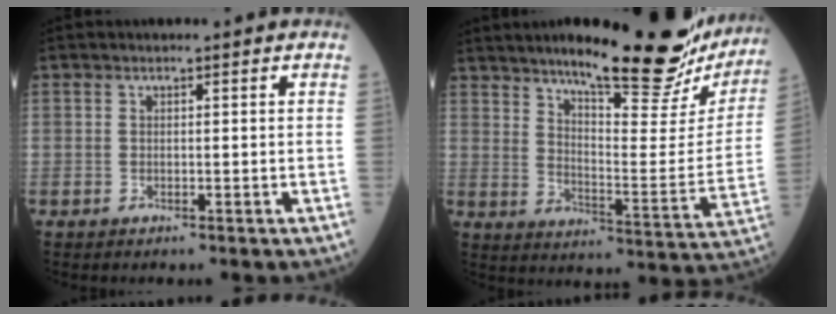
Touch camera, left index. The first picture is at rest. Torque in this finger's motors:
{"motor_torque": [1.07, -1.07, 0.69, 0.17]}